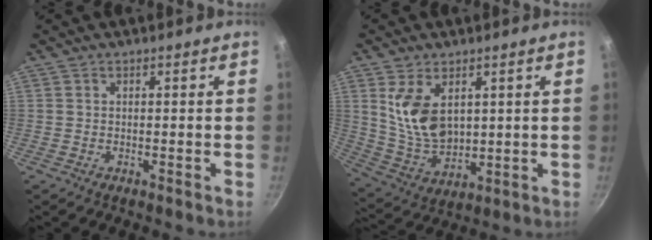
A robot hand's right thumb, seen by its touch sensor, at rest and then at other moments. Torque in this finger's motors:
{"motor_torque": [-0.57, 0.92, 1.02, 0.64, 0.11]}